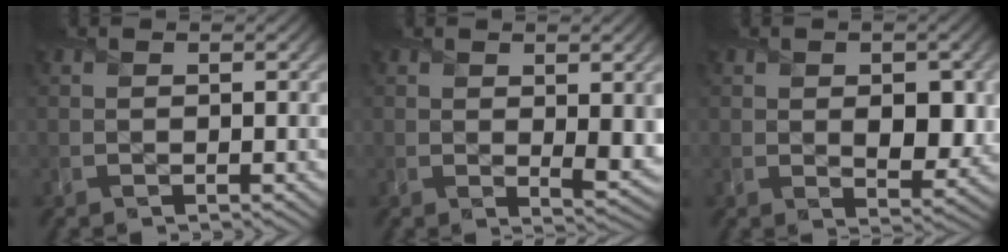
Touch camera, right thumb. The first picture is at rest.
{"total": 4.4, "force": [0.7, 1.8, 3.9], "torque": [-0.060, -0.013, 0.020]}
{"total": 5.9, "force": [0.4, 3.6, 4.6], "torque": [-0.070, -0.014, 0.012]}